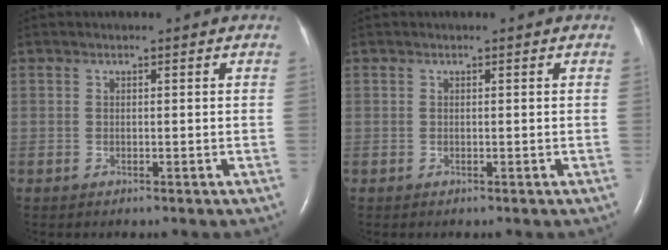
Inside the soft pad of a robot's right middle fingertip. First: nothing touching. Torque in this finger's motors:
{"motor_torque": [0.00, 0.00, 0.00, 0.01]}